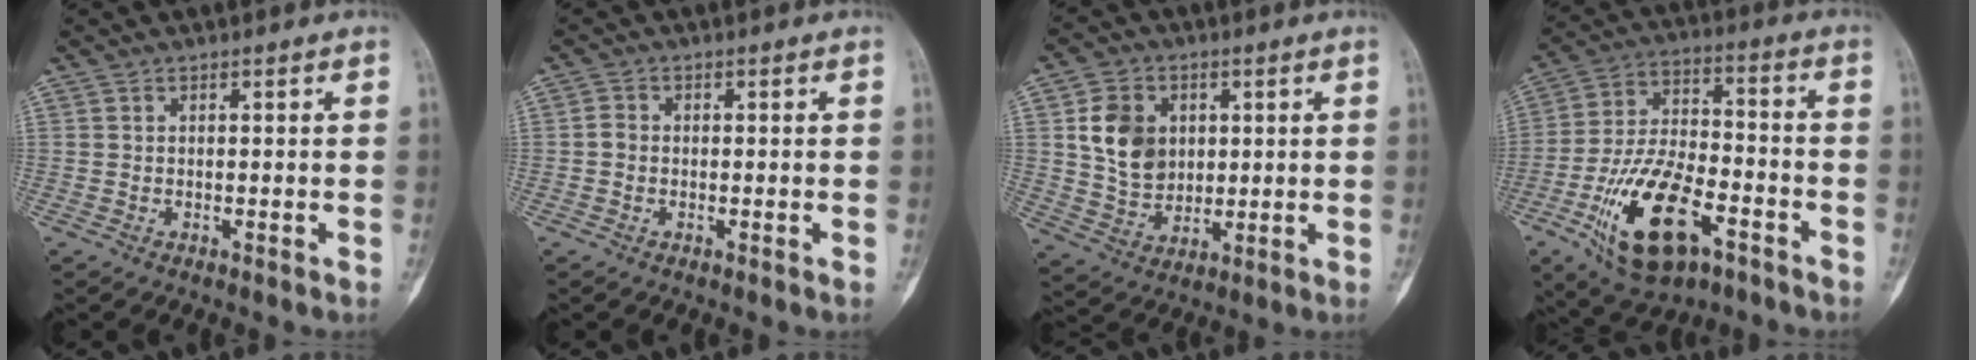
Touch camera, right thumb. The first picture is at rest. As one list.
[{"total": 1.6, "force": [-0.2, 1.4, 0.9], "torque": [-0.013, 0.005, -0.005]}, {"total": 11.0, "force": [2.5, 8.7, 6.2], "torque": [-0.082, -0.012, 0.052]}, {"total": 19.1, "force": [-8.7, 9.2, 14.3], "torque": [-0.253, 0.046, -0.145]}]